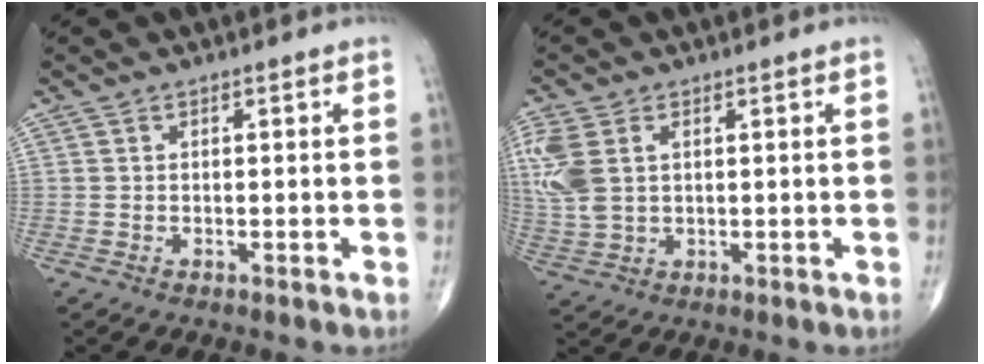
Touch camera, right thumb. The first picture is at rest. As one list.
[{"total": 9.3, "force": [2.3, 5.9, 6.8], "torque": [-0.180, 0.007, 0.053]}]